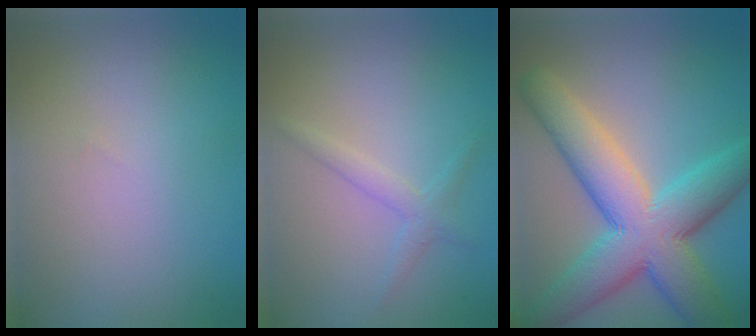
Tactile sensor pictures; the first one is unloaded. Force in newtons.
{"total": 1.7, "press": 1.7, "slide": 0.1}
{"total": 10.6, "press": 10.6, "slide": 0.3}